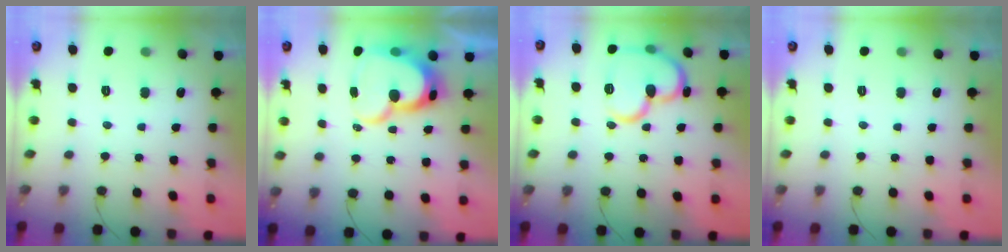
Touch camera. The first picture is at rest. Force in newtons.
{"total": 16.6, "press": 16.6, "slide": 1.2}
{"total": 17.6, "press": 17.5, "slide": 2.3}
{"total": 0.0}